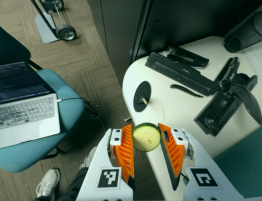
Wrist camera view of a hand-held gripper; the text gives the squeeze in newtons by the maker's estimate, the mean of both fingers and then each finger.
{"total": 10.2, "left": 10.7, "right": 9.7}